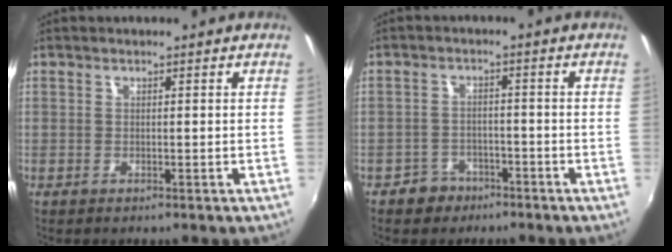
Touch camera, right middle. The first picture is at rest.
{"total": 4.5, "force": [-3.2, 3.2, 0.5], "torque": [-0.025, 0.011, -0.049]}